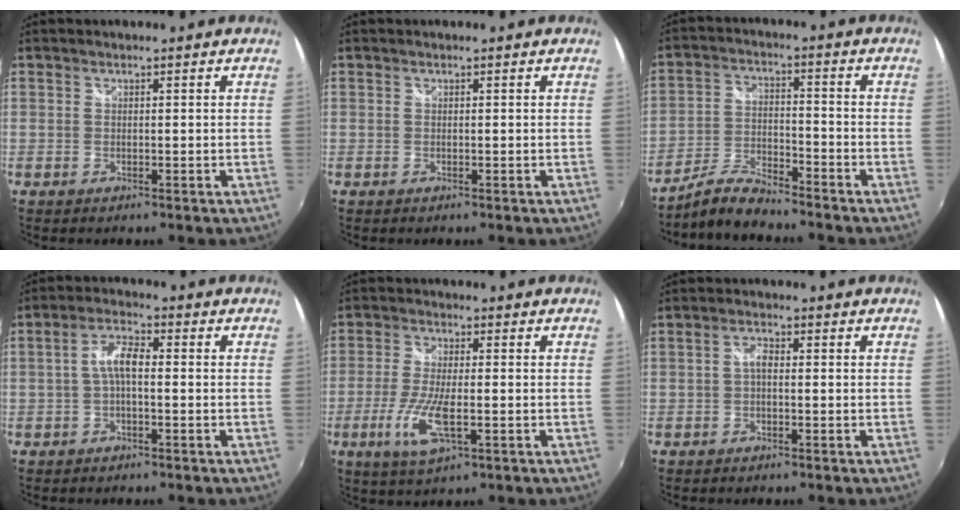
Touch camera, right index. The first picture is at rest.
{"total": 0.0}
{"total": 6.9, "force": [-6.5, 0.8, 2.3], "torque": [-0.057, 0.010, -0.128]}
{"total": 4.6, "force": [-0.8, 1.7, 4.2], "torque": [-0.085, 0.015, -0.016]}
{"total": 9.0, "force": [-3.0, 2.6, 8.0], "torque": [-0.173, -0.016, -0.057]}
{"total": 1.9, "force": [-0.4, 0.9, 1.6], "torque": [-0.033, 0.007, -0.009]}